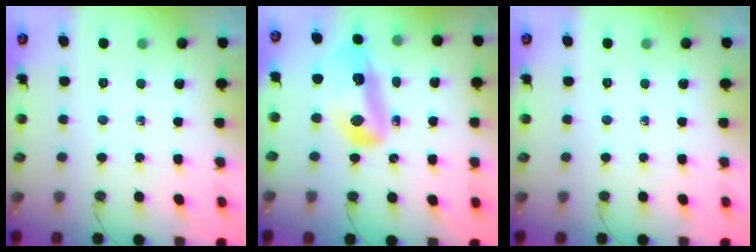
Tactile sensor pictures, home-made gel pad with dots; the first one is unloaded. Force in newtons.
{"total": 24.1, "press": 17.4, "slide": 16.6}
{"total": 0.0}